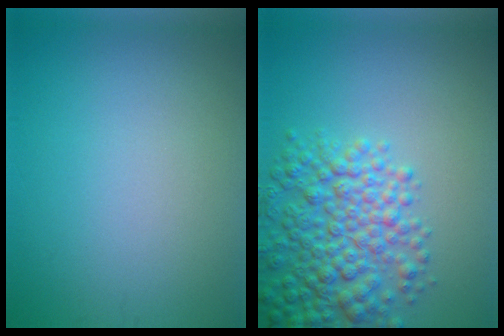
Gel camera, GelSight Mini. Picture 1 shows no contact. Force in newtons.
{"total": 6.7, "press": 6.7, "slide": 0.2}